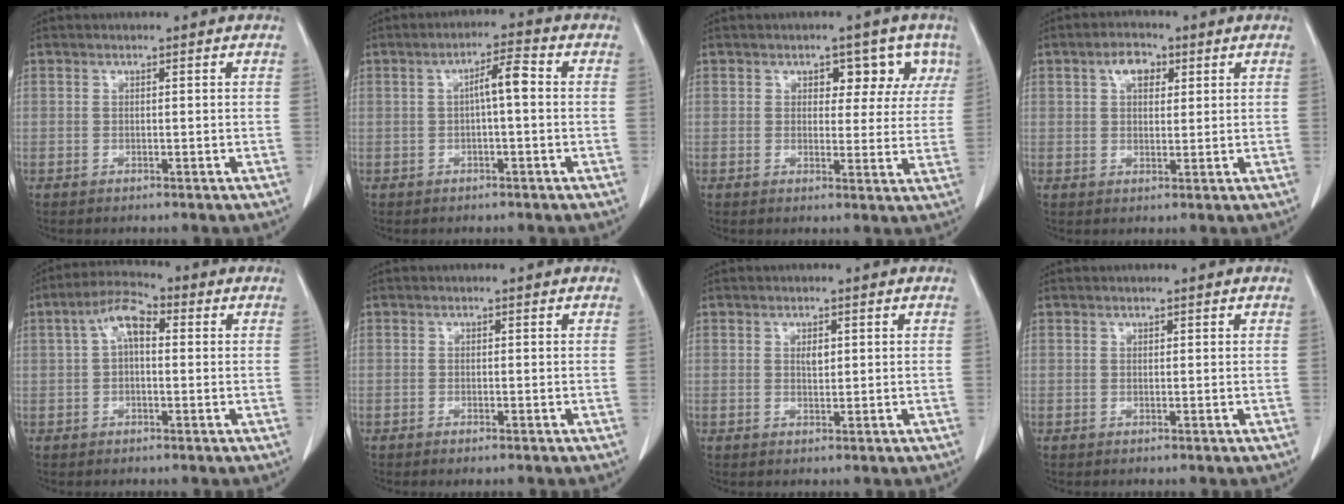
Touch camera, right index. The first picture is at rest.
{"total": 4.2, "force": [0.2, 0.6, 4.1], "torque": [-0.067, 0.012, 0.001]}
{"total": 5.5, "force": [2.9, 3.5, 3.2], "torque": [-0.018, 0.012, 0.031]}
{"total": 4.2, "force": [1.8, 2.5, 2.9], "torque": [-0.054, 0.014, 0.030]}
{"total": 6.2, "force": [1.2, 2.7, 5.5], "torque": [-0.111, 0.031, 0.018]}
{"total": 0.9, "force": [-0.6, 0.1, 0.6], "torque": [-0.011, -0.001, -0.008]}
{"total": 1.4, "force": [0.4, 0.7, 1.1], "torque": [-0.020, -0.001, 0.008]}
{"total": 0.0}